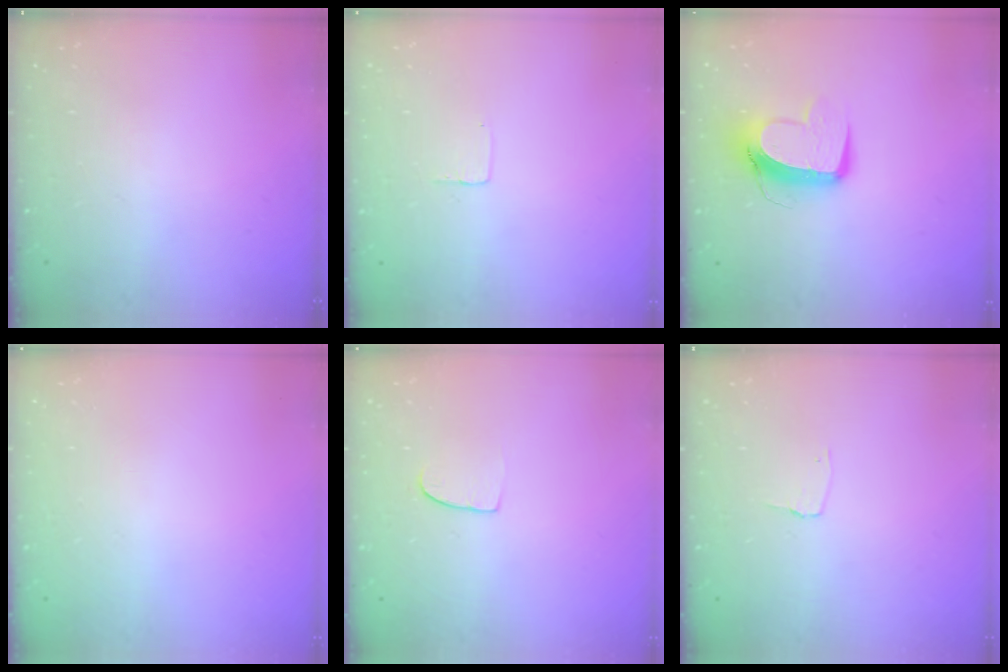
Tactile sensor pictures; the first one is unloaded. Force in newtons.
{"total": 2.5, "press": 2.5, "slide": 0.1}
{"total": 11.4, "press": 11.3, "slide": 1.5}
{"total": 0.0}
{"total": 4.8, "press": 4.8, "slide": 0.4}
{"total": 2.7, "press": 2.7, "slide": 0.3}